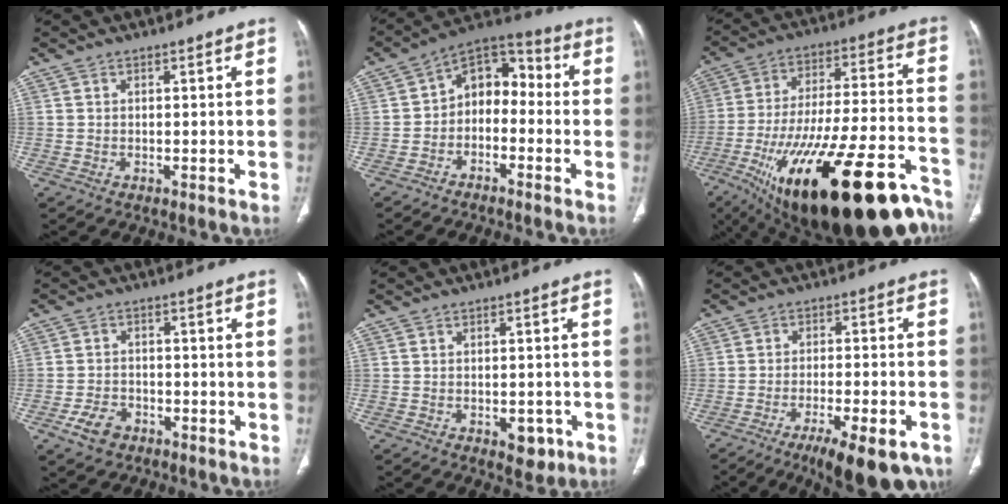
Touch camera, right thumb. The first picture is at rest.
{"total": 9.9, "force": [-1.8, 7.1, 6.6], "torque": [-0.065, 0.051, -0.050]}
{"total": 37.9, "force": [-21.9, 11.7, 28.6], "torque": [-0.412, 0.029, -0.333]}
{"total": 4.9, "force": [-2.7, 3.3, 2.4], "torque": [-0.043, 0.017, -0.043]}
{"total": 3.9, "force": [-1.6, 2.3, 2.6], "torque": [-0.015, 0.006, -0.014]}
{"total": 13.7, "force": [-8.1, 3.9, 10.3], "torque": [-0.132, 0.018, -0.120]}